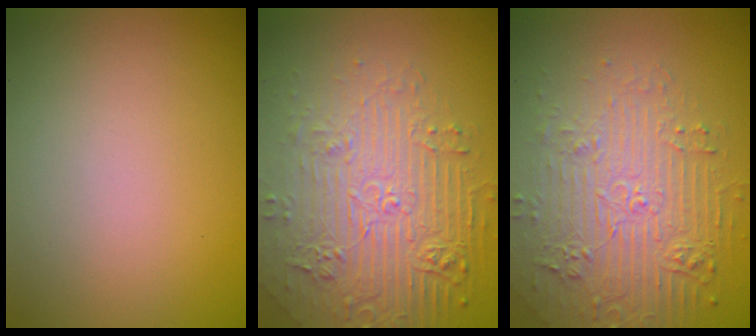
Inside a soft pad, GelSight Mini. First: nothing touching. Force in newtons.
{"total": 7.0, "press": 5.3, "slide": 4.6}
{"total": 6.0, "press": 4.8, "slide": 3.6}